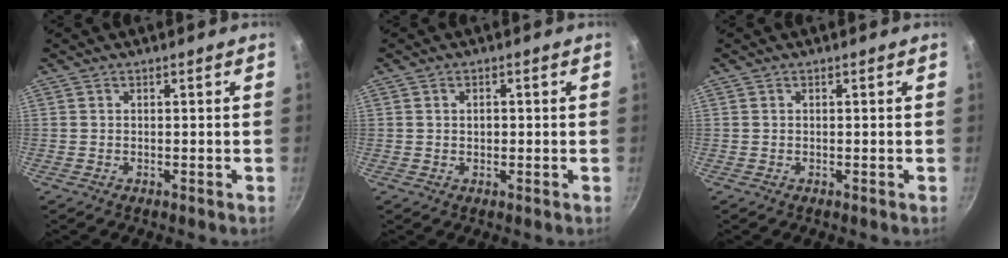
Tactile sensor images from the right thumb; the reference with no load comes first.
{"total": 1.5, "force": [0.1, 1.0, 1.0], "torque": [-0.014, 0.003, 0.001]}
{"total": 0.0}